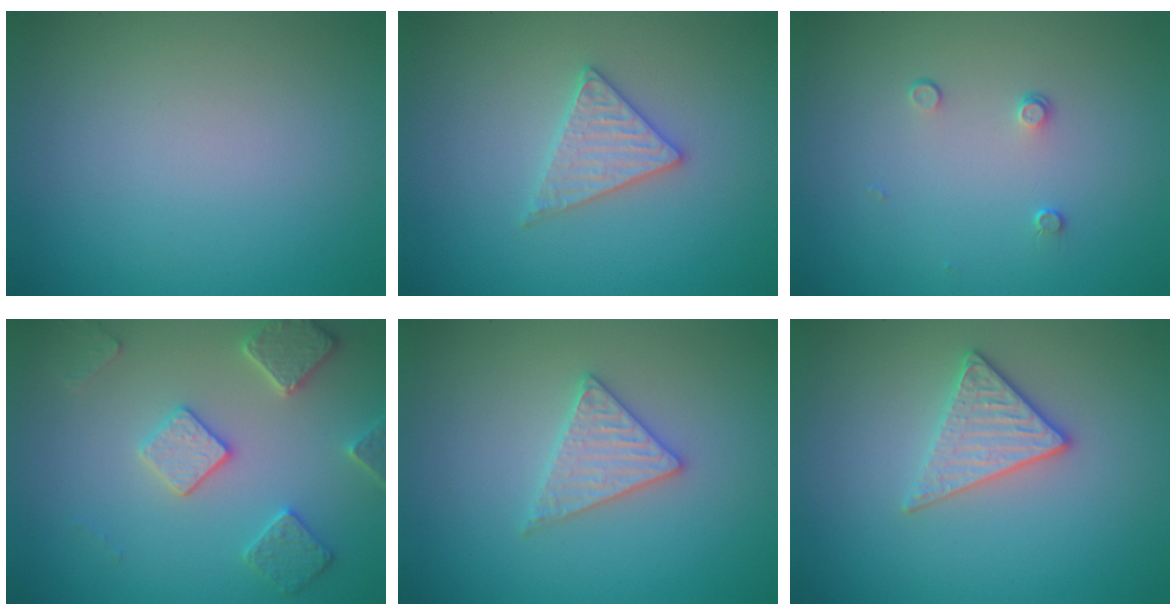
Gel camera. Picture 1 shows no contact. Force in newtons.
{"total": 2.6, "press": 2.6, "slide": 0.3}
{"total": 0.9, "press": 0.6, "slide": 0.6}
{"total": 4.0, "press": 3.5, "slide": 1.9}
{"total": 2.6, "press": 2.6, "slide": 0.3}
{"total": 2.7, "press": 2.6, "slide": 1.0}